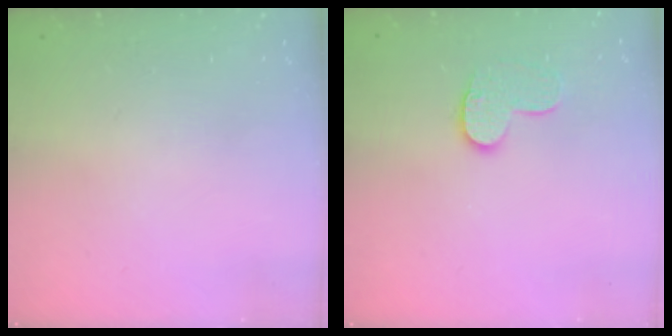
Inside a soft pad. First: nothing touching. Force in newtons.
{"total": 9.1, "press": 9.0, "slide": 0.6}